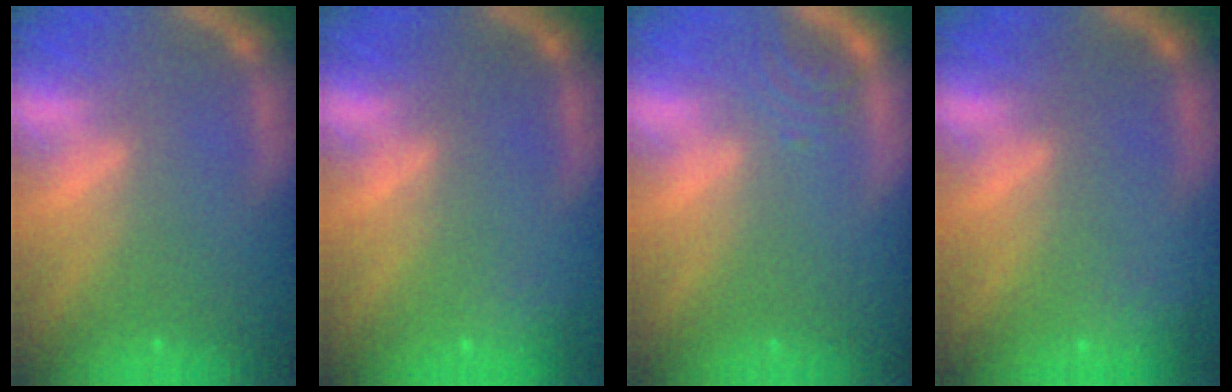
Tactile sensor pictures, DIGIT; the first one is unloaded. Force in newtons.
{"total": 1.9}
{"total": 2.0}
{"total": 2.4}